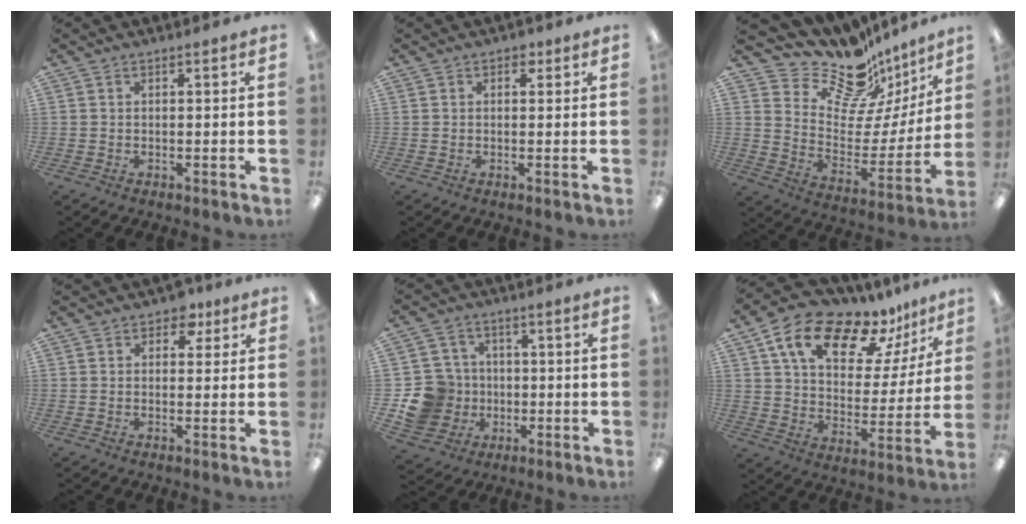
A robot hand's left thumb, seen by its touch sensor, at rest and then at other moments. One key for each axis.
{"total": 1.8, "fx": 0.9, "fy": 1.3, "fz": 0.8, "tx": 0.000, "ty": -0.003, "tz": 0.013}
{"total": 18.5, "fx": 14.9, "fy": 8.9, "fz": 6.5, "tx": -0.100, "ty": -0.126, "tz": 0.257}
{"total": 3.1, "fx": 1.6, "fy": 2.2, "fz": 1.4, "tx": -0.007, "ty": -0.003, "tz": 0.024}
{"total": 11.8, "fx": -2.4, "fy": 11.1, "fz": 3.1, "tx": -0.080, "ty": 0.032, "tz": -0.032}
{"total": 16.5, "fx": 12.2, "fy": 7.6, "fz": 8.2, "tx": -0.146, "ty": -0.079, "tz": 0.214}